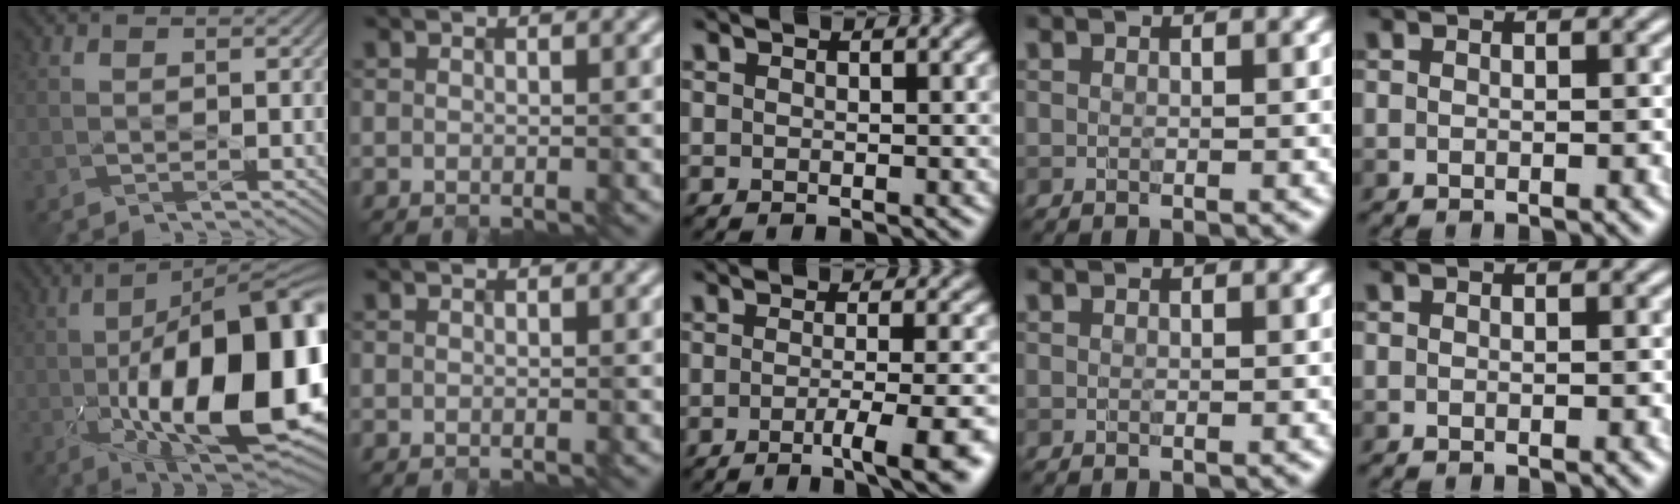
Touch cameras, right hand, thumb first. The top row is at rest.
{"thumb": {"total": 20.0, "force": [-3.6, 8.3, 17.9], "torque": [-0.285, -0.012, -0.061]}, "middle": {"total": 6.2, "force": [-2.4, 1.4, 5.6], "torque": [-0.069, -0.004, -0.035]}}